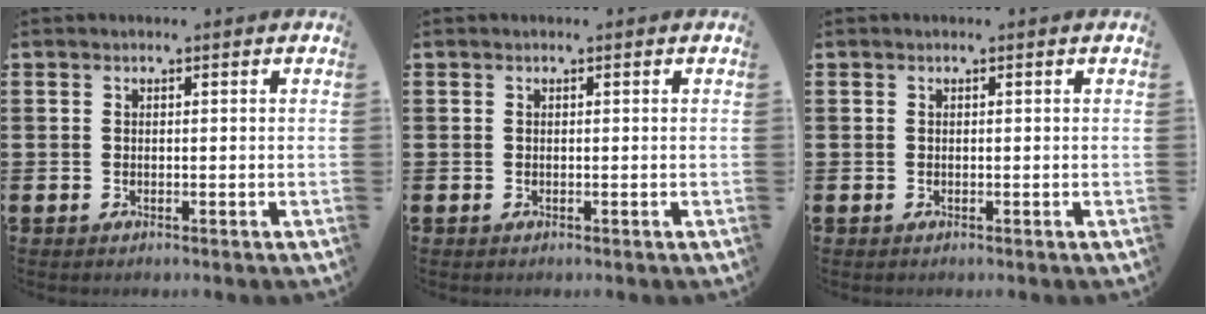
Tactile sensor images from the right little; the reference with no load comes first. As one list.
[{"total": 0.0}, {"total": 0.0}]